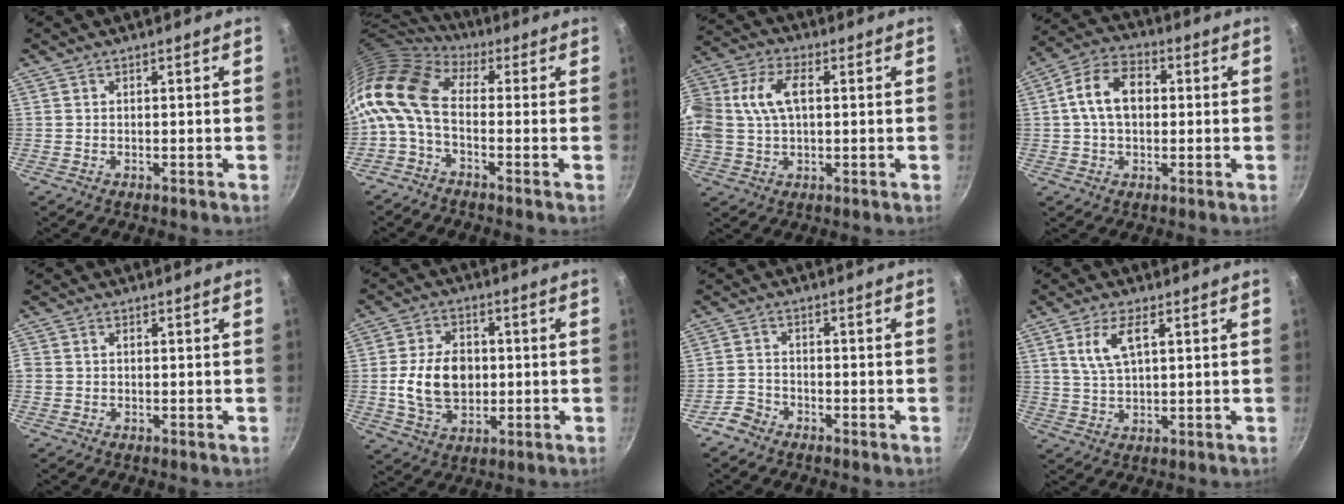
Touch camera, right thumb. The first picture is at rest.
{"total": 12.8, "force": [-1.1, 7.5, 10.3], "torque": [-0.209, 0.020, -0.042]}
{"total": 16.4, "force": [2.8, 10.8, 12.1], "torque": [-0.270, 0.037, 0.042]}
{"total": 11.0, "force": [1.2, 7.4, 8.0], "torque": [-0.122, 0.024, 0.007]}
{"total": 1.4, "force": [0.0, 1.3, 0.6], "torque": [-0.012, 0.005, -0.001]}
{"total": 12.1, "force": [-0.2, 8.6, 8.5], "torque": [-0.132, 0.006, -0.003]}
{"total": 3.5, "force": [-2.7, 2.1, 0.9], "torque": [-0.017, 0.030, -0.053]}
{"total": 7.4, "force": [2.7, 3.3, 6.1], "torque": [-0.117, 0.000, 0.056]}